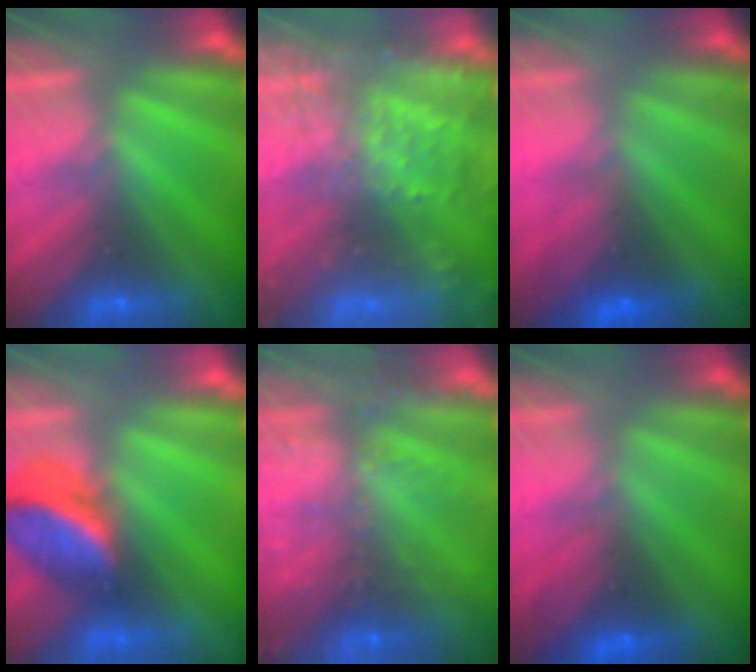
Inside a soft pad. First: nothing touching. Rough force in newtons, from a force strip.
{"total": 5.8}
{"total": 2.9}
{"total": 2.6}
{"total": 5.9}
{"total": 2.8}